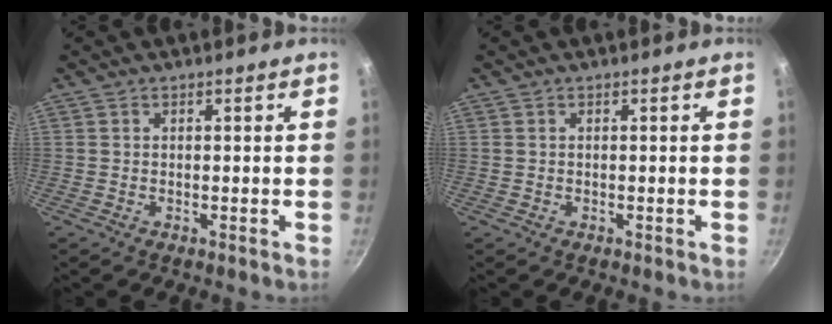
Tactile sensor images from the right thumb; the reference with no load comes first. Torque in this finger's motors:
{"motor_torque": [0.33, -0.02, 0.21, 0.15, 0.06]}